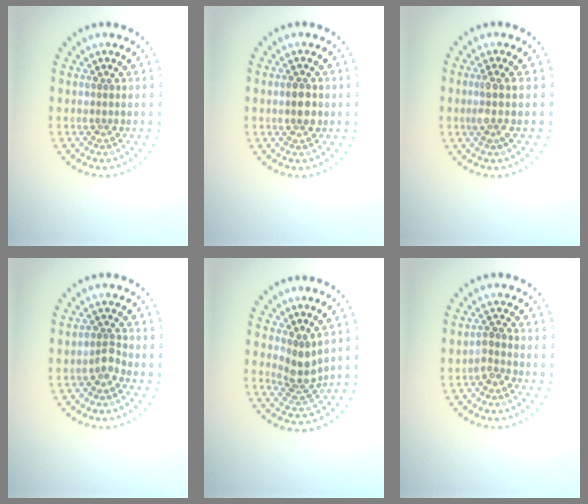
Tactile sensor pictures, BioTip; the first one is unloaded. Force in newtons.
{"total": 2.4, "press": 2.4, "slide": 0.0}
{"total": 1.9, "press": 1.6, "slide": 1.0}
{"total": 1.6, "press": 1.2, "slide": 1.0}
{"total": 2.5, "press": 1.9, "slide": 1.7}
{"total": 1.5, "press": 1.1, "slide": 1.0}